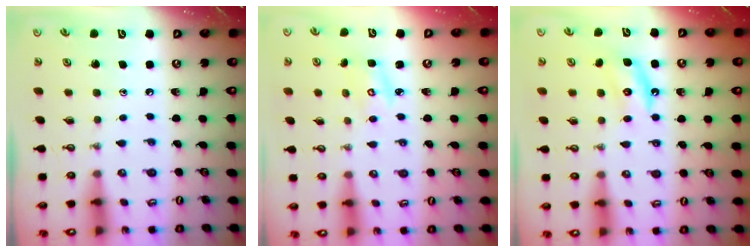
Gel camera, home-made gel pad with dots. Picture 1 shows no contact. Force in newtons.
{"total": 3.4, "press": 3.4, "slide": 0.3}
{"total": 5.0, "press": 4.9, "slide": 0.9}